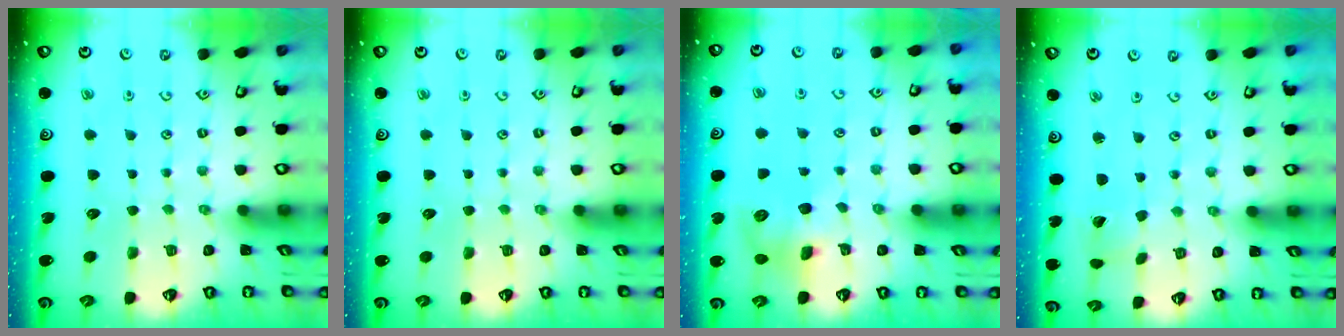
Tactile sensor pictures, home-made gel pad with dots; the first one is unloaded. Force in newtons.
{"total": 0.0}
{"total": 8.4, "press": 8.4, "slide": 0.4}
{"total": 1.7, "press": 1.7, "slide": 0.1}